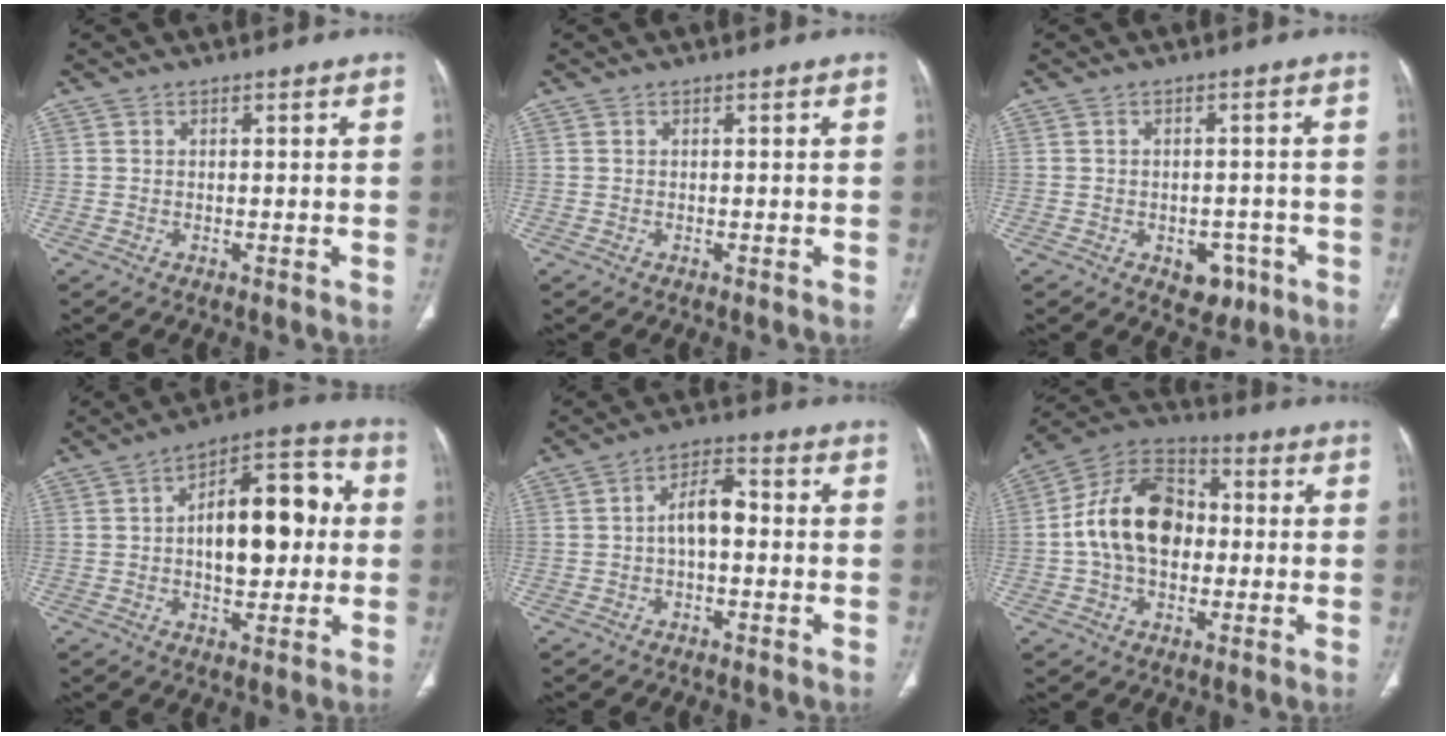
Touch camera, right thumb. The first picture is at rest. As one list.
[{"total": 0.0}, {"total": 5.2, "force": [-2.4, 3.7, 2.8], "torque": [-0.013, 0.014, -0.023]}, {"total": 16.8, "force": [1.1, 8.6, 14.4], "torque": [-0.181, 0.033, 0.011]}, {"total": 6.5, "force": [-0.4, 3.5, 5.4], "torque": [-0.085, 0.026, -0.016]}, {"total": 16.5, "force": [0.0, 11.6, 11.7], "torque": [-0.183, 0.033, -0.010]}]